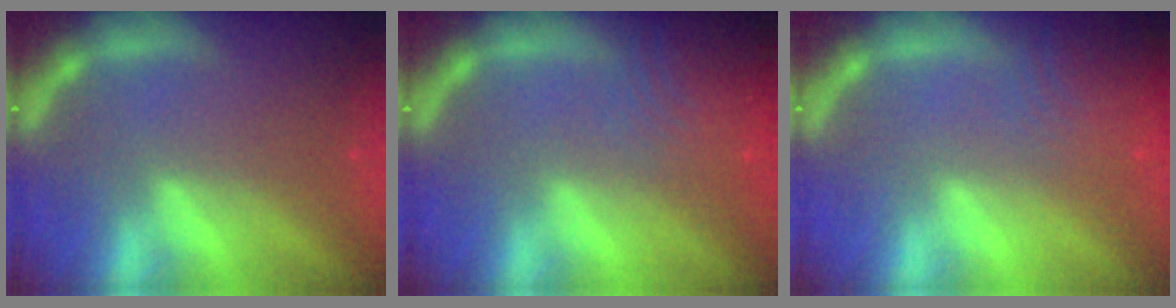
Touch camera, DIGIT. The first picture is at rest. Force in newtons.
{"total": 9.1}
{"total": 7.0}